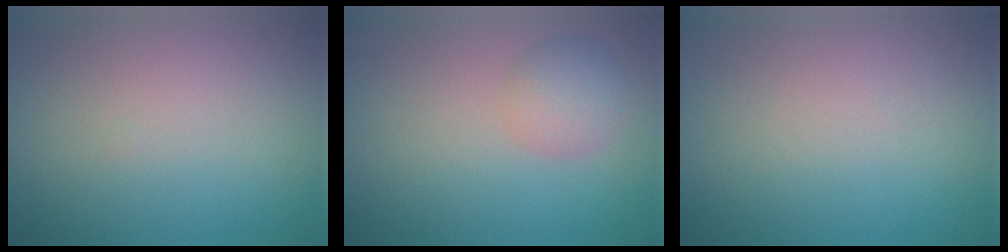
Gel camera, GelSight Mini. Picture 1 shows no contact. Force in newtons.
{"total": 2.8, "press": 2.8, "slide": 0.1}
{"total": 0.0}